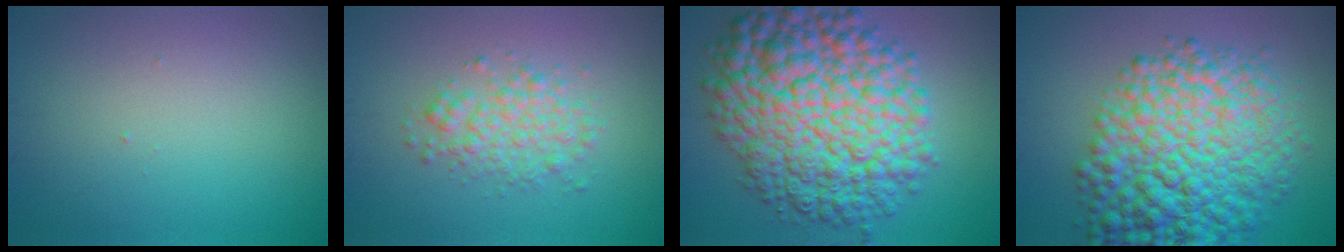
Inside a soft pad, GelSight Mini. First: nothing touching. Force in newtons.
{"total": 3.0, "press": 3.0, "slide": 0.1}
{"total": 14.1, "press": 14.1, "slide": 0.3}
{"total": 12.2, "press": 12.2, "slide": 0.3}